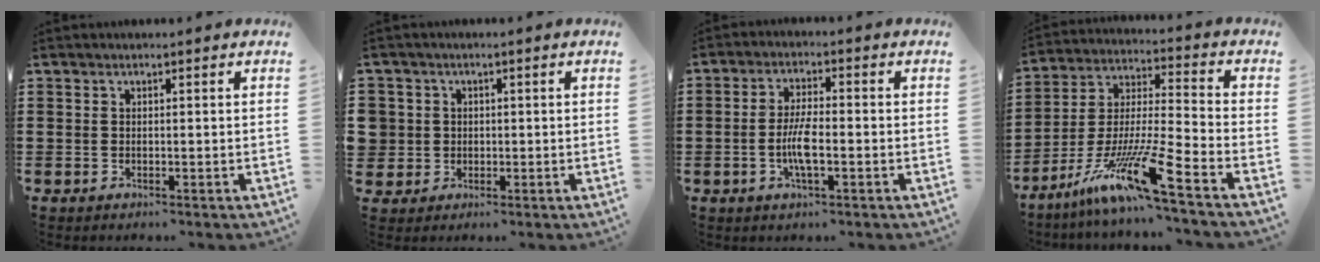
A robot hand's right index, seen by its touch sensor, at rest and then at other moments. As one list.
[{"total": 4.0, "force": [0.4, 4.0, 0.2], "torque": [-0.033, 0.011, 0.003]}, {"total": 5.3, "force": [-1.3, 1.4, 4.9], "torque": [-0.106, -0.002, -0.030]}, {"total": 13.9, "force": [-9.6, 0.6, 10.0], "torque": [-0.206, -0.002, -0.184]}]